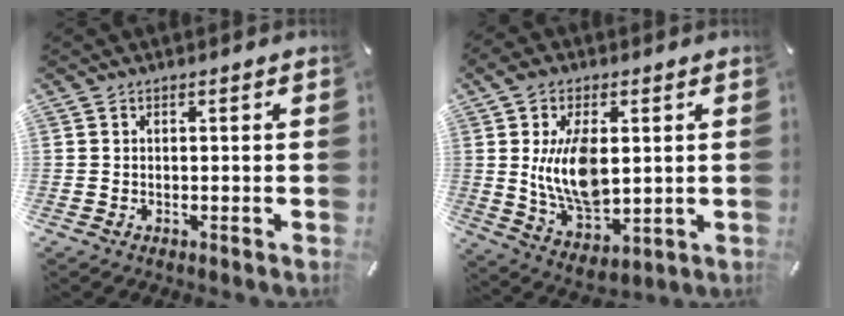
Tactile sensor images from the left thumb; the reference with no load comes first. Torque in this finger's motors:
{"motor_torque": [2.66, 2.35, 1.85, -0.34, 0.52]}